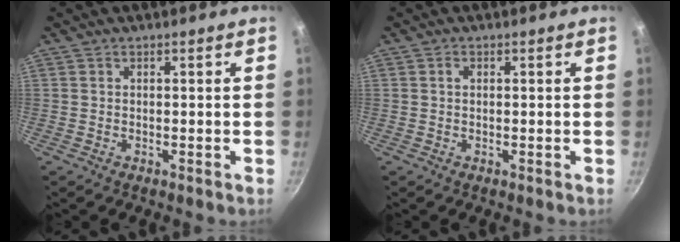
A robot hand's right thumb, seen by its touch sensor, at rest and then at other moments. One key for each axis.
{"total": 0.9, "fx": 0.2, "fy": 0.6, "fz": 0.6, "tx": -0.010, "ty": 0.003, "tz": 0.003}